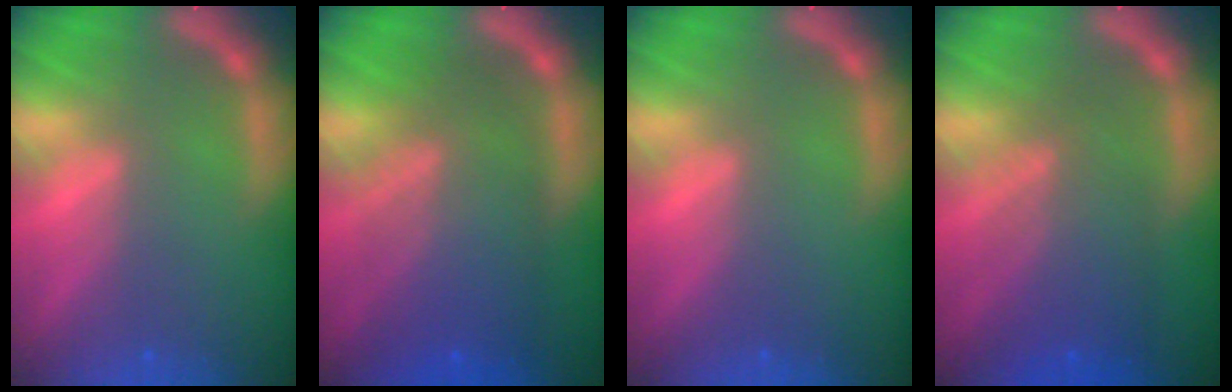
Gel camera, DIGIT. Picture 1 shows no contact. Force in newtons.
{"total": 9.1}
{"total": 0.0}
{"total": 6.6}